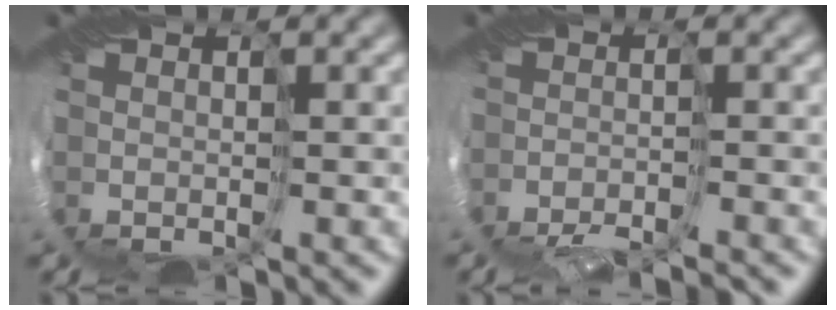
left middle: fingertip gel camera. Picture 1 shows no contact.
{"total": 4.7, "force": [-4.5, 0.3, 1.2], "torque": [-0.015, -0.005, -0.087]}